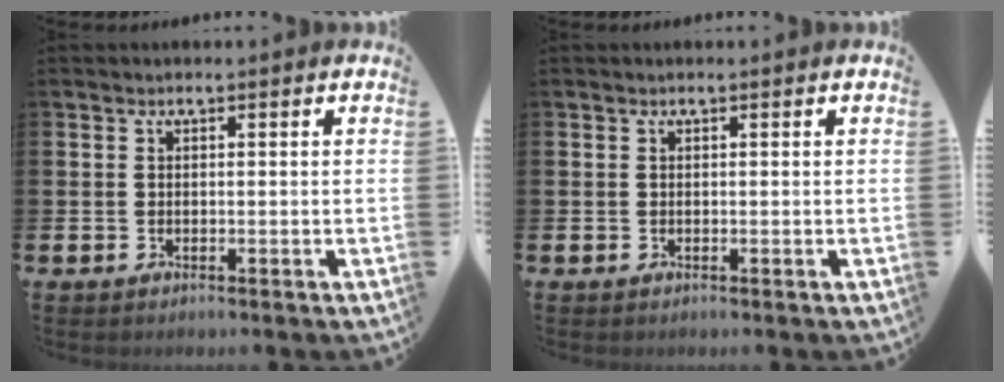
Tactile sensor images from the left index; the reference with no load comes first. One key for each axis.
{"total": 0.0}